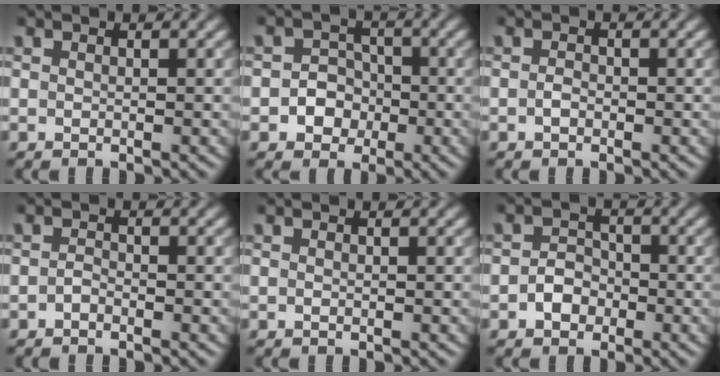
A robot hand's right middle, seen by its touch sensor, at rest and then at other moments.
{"total": 3.2, "force": [-0.9, 2.8, 1.2], "torque": [0.012, 0.001, -0.031]}
{"total": 0.9, "force": [-0.3, 0.6, 0.6], "torque": [-0.014, 0.000, -0.008]}
{"total": 0.8, "force": [-0.5, 0.4, 0.5], "torque": [-0.011, 0.001, -0.012]}
{"total": 0.0}
{"total": 2.3, "force": [-1.0, 1.8, 1.1], "torque": [-0.016, 0.004, -0.020]}